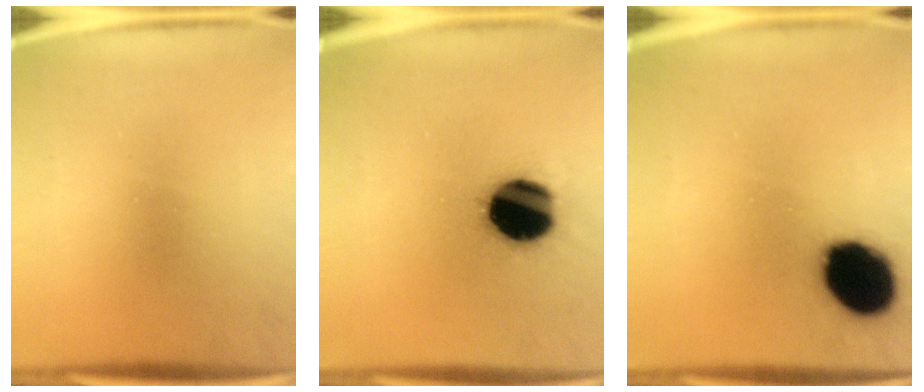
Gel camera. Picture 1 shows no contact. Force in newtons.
{"total": 19.4}
{"total": 16.9}